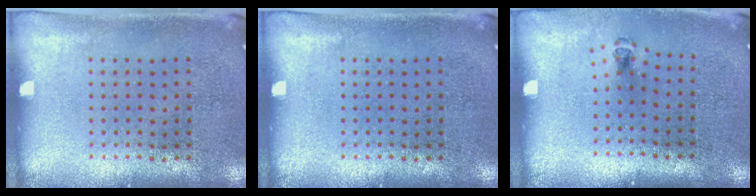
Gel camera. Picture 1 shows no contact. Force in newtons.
{"total": 0.0}
{"total": 0.5, "press": 0.4, "slide": 0.4}